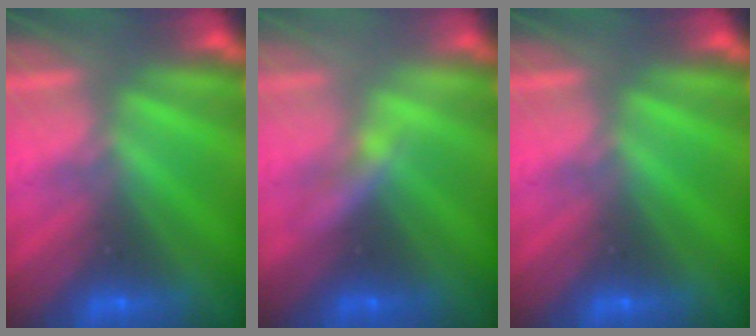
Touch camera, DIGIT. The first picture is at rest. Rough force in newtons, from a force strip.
{"total": 2.2}
{"total": 0.0}